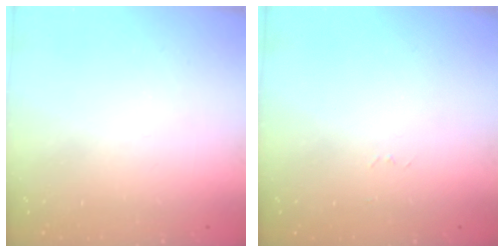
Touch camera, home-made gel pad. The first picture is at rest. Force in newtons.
{"total": 2.6, "press": 2.6, "slide": 0.4}